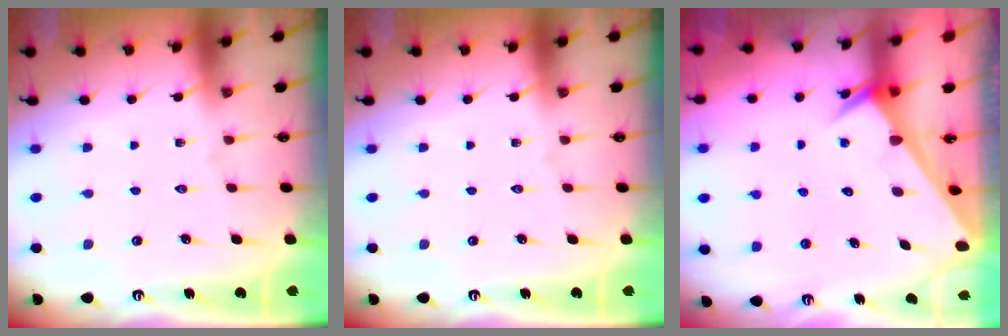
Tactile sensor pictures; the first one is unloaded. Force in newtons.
{"total": 0.0}
{"total": 2.4, "press": 2.4, "slide": 0.1}